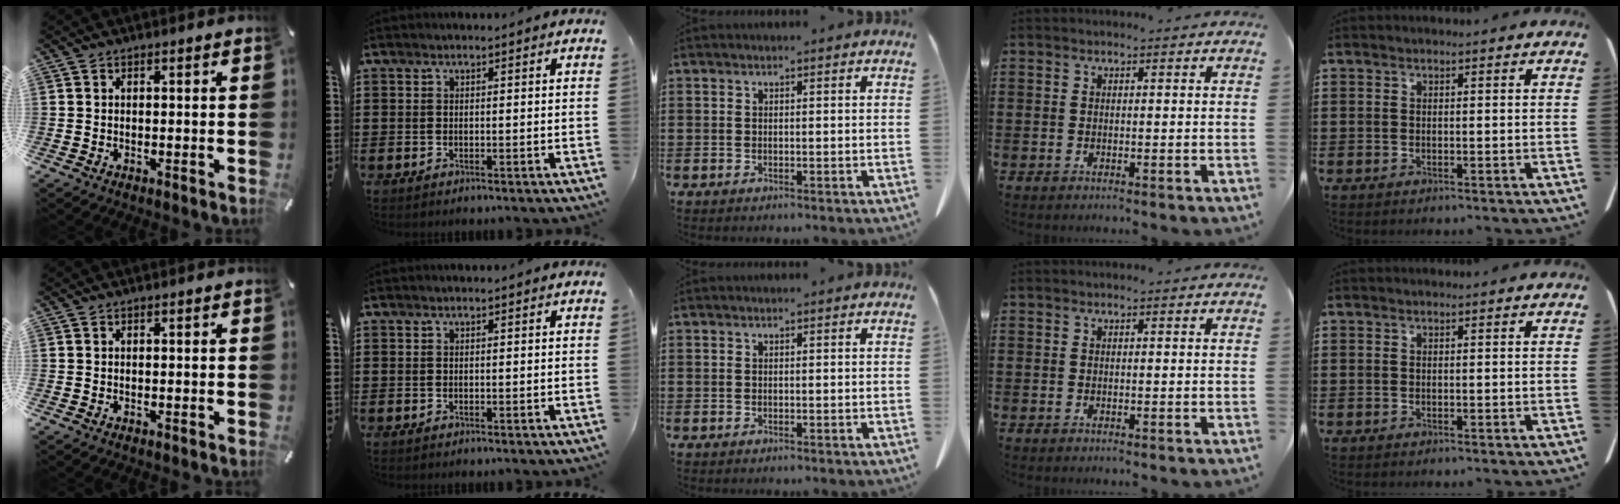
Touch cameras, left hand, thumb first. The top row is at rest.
{}